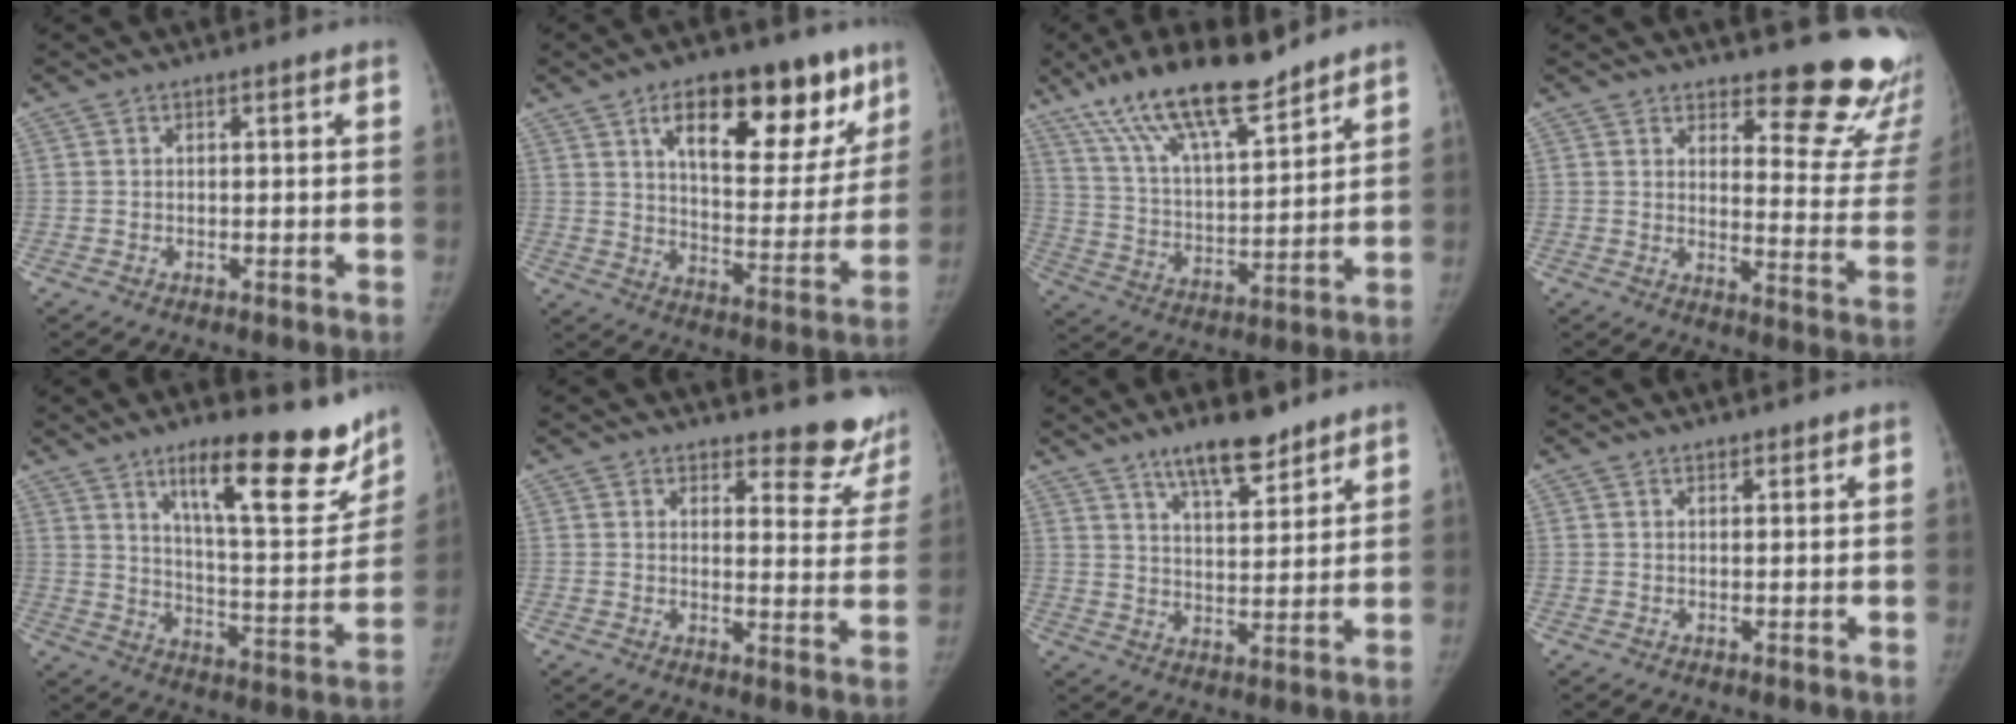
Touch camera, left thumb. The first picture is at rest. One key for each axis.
{"total": 22.2, "fx": 12.0, "fy": 10.4, "fz": 15.5, "tx": -0.166, "ty": -0.035, "tz": 0.181}
{"total": 18.6, "fx": 13.6, "fy": 5.2, "fz": 11.6, "tx": -0.184, "ty": -0.058, "tz": 0.248}
{"total": 17.6, "fx": 14.7, "fy": 5.5, "fz": 8.1, "tx": -0.050, "ty": -0.141, "tz": 0.164}
{"total": 22.2, "fx": 14.6, "fy": 6.2, "fz": 15.5, "tx": -0.170, "ty": -0.084, "tz": 0.222}
{"total": 10.6, "fx": 9.7, "fy": 3.5, "fz": 2.4, "tx": 0.013, "ty": -0.086, "tz": 0.095}
{"total": 10.1, "fx": 7.6, "fy": 3.1, "fz": 5.8, "tx": -0.073, "ty": -0.051, "tz": 0.128}
{"total": 1.1, "fx": 1.0, "fy": 0.5, "fz": 0.3, "tx": -0.001, "ty": -0.006, "tz": 0.014}